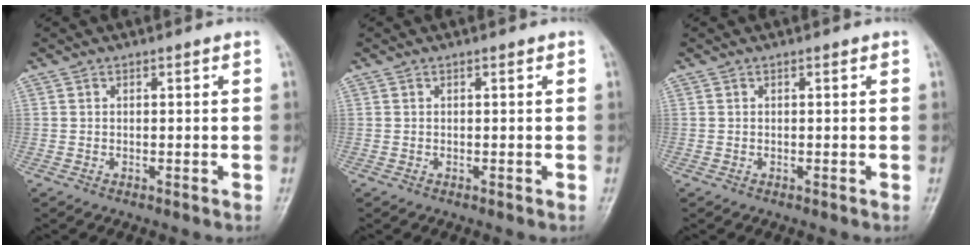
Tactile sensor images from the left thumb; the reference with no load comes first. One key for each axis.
{"total": 0.0}
{"total": 0.0}